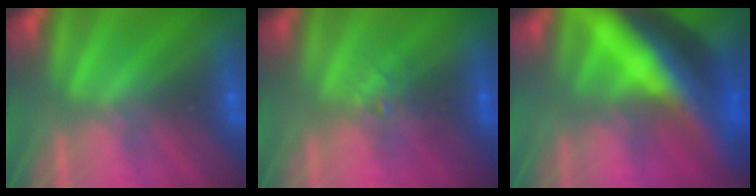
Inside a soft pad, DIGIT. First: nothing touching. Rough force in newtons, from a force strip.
{"total": 2.1}
{"total": 7.6}